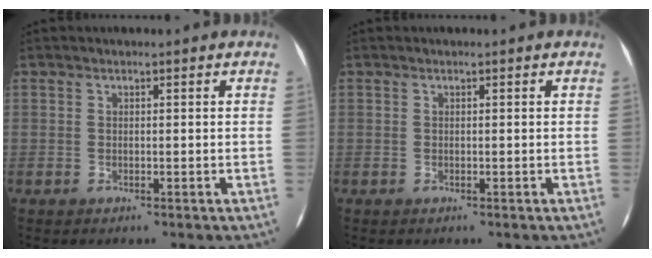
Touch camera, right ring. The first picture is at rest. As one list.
[{"total": 0.0}]